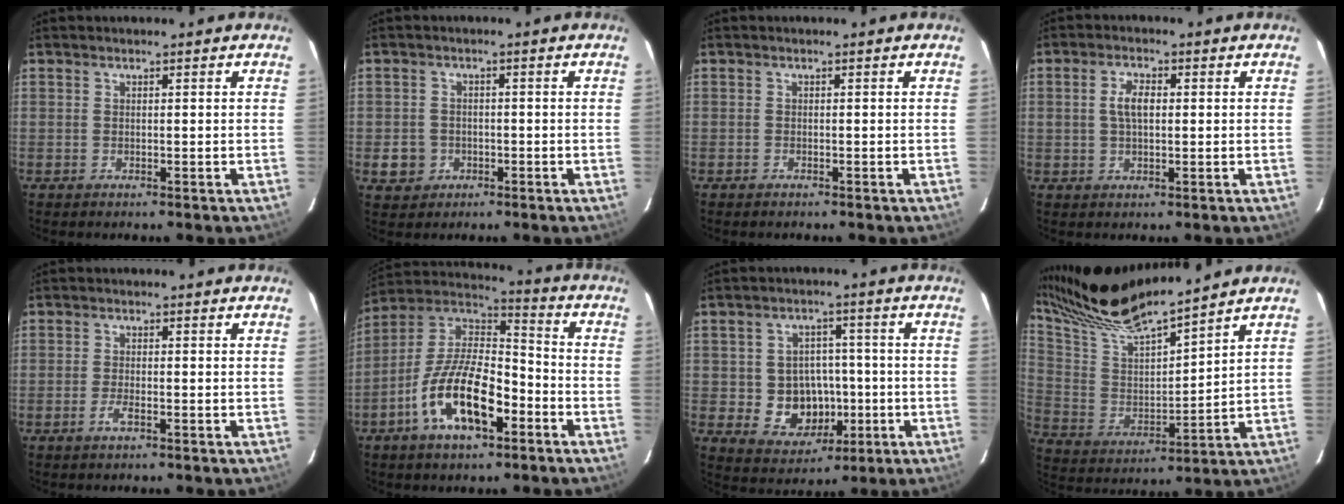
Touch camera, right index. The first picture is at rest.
{"total": 4.1, "force": [-1.2, 3.9, 0.3], "torque": [-0.011, 0.017, -0.013]}
{"total": 0.6, "force": [-0.5, 0.3, 0.1], "torque": [-0.003, 0.003, -0.010]}
{"total": 4.0, "force": [0.4, 2.0, 3.4], "torque": [-0.066, 0.008, 0.011]}
{"total": 2.2, "force": [-1.3, 0.5, 1.6], "torque": [-0.040, -0.001, -0.028]}
{"total": 16.9, "force": [-7.4, 7.4, 13.3], "torque": [-0.256, 0.002, -0.135]}
{"total": 9.3, "force": [-1.8, 8.2, 4.1], "torque": [-0.096, 0.014, -0.008]}
{"total": 18.2, "force": [15.9, 1.1, 8.8], "torque": [-0.162, -0.003, 0.287]}